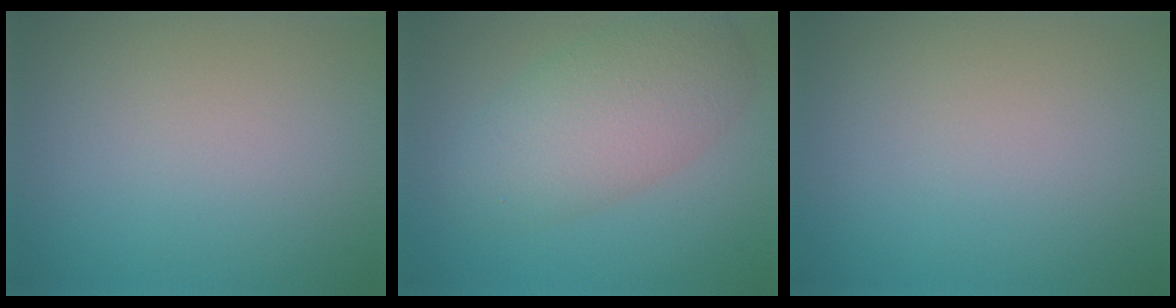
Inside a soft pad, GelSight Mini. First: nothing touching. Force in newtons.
{"total": 6.0, "press": 6.0, "slide": 0.0}
{"total": 0.0}